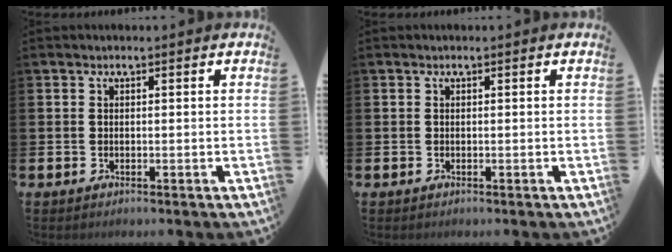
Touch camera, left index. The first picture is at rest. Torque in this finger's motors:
{"motor_torque": [0.03, 0.03, 0.00, 0.00]}